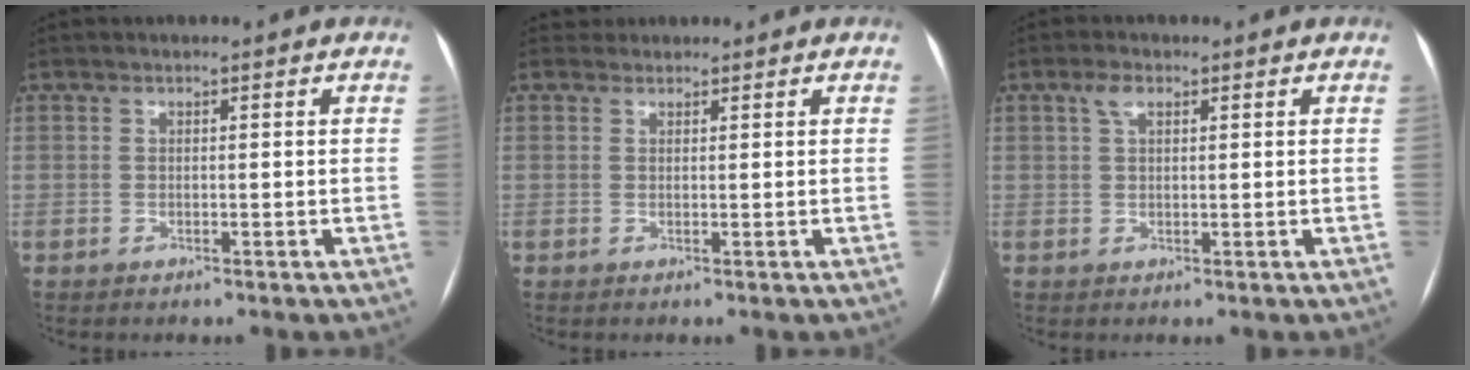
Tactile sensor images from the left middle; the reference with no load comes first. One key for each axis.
{"total": 1.4, "fx": 1.2, "fy": 0.6, "fz": -0.4, "tx": 0.003, "ty": 0.010, "tz": 0.018}
{"total": 2.2, "fx": 1.2, "fy": 0.9, "fz": 1.7, "tx": -0.040, "ty": 0.010, "tz": 0.027}